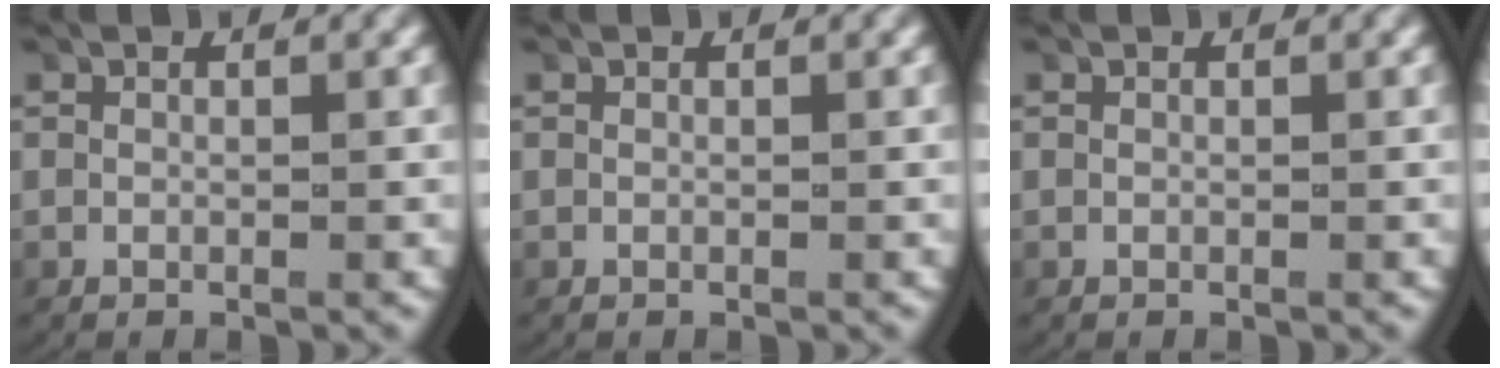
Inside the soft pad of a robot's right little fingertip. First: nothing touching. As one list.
[{"total": 0.0}, {"total": 0.0}]